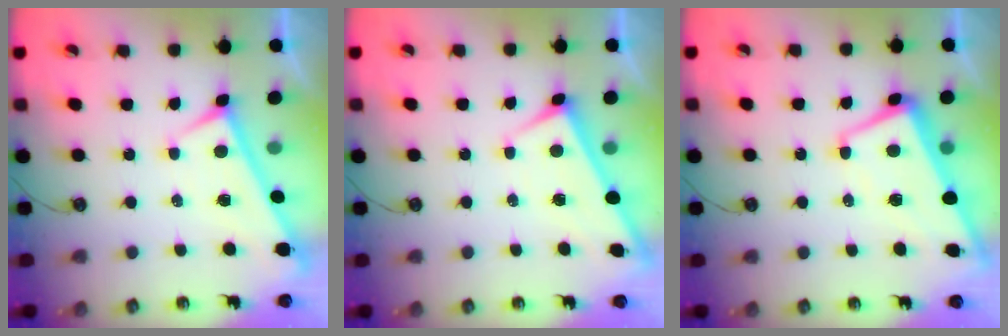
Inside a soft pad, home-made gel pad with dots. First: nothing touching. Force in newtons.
{"total": 1.7, "press": 1.7, "slide": 0.2}
{"total": 1.6, "press": 1.2, "slide": 1.1}